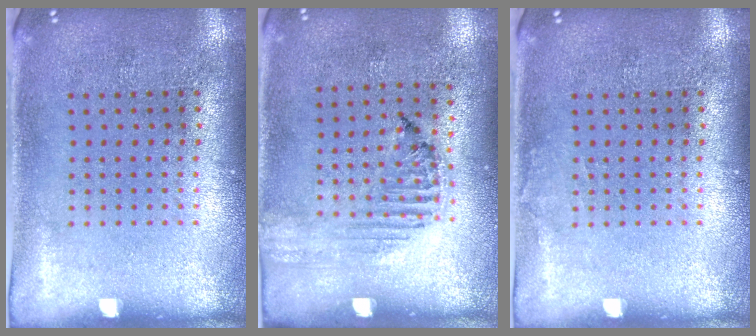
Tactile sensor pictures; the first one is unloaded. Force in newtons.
{"total": 1.2, "press": 1.2, "slide": 0.2}
{"total": 0.5, "press": 0.5, "slide": 0.1}